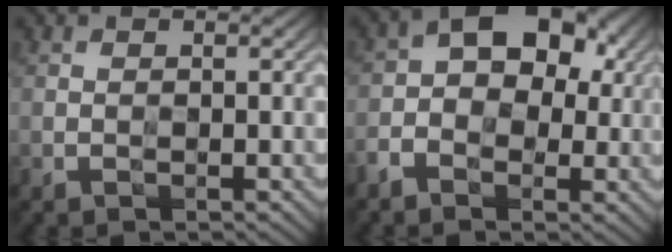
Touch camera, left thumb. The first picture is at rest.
{"total": 9.2, "force": [-0.7, 6.1, 6.8], "torque": [-0.104, 0.013, -0.028]}